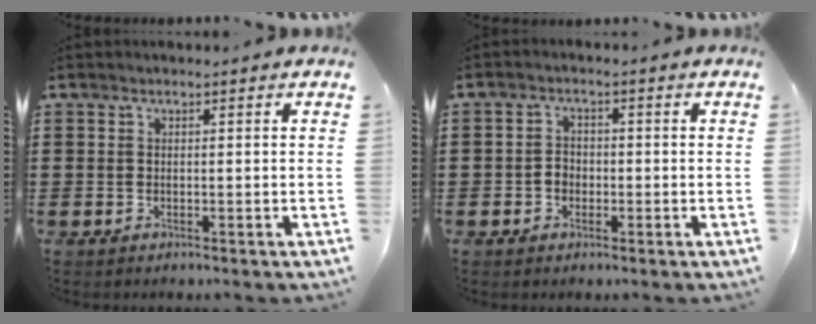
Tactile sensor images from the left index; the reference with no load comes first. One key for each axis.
{"total": 2.2, "fx": -0.6, "fy": 1.7, "fz": 1.1, "tx": -0.025, "ty": 0.003, "tz": -0.014}